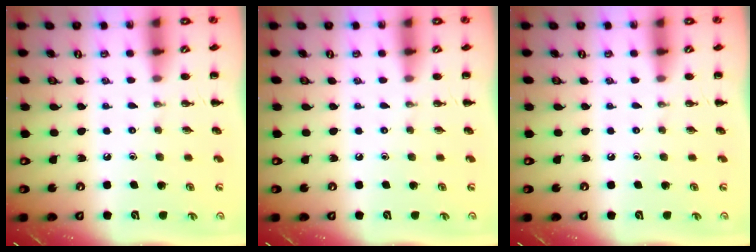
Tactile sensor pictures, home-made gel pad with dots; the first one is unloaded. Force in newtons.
{"total": 0.0}
{"total": 0.0}